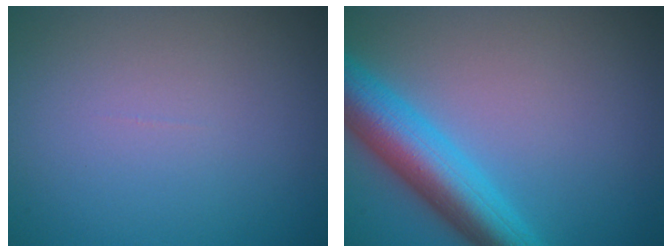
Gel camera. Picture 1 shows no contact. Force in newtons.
{"total": 6.9, "press": 6.9, "slide": 0.2}